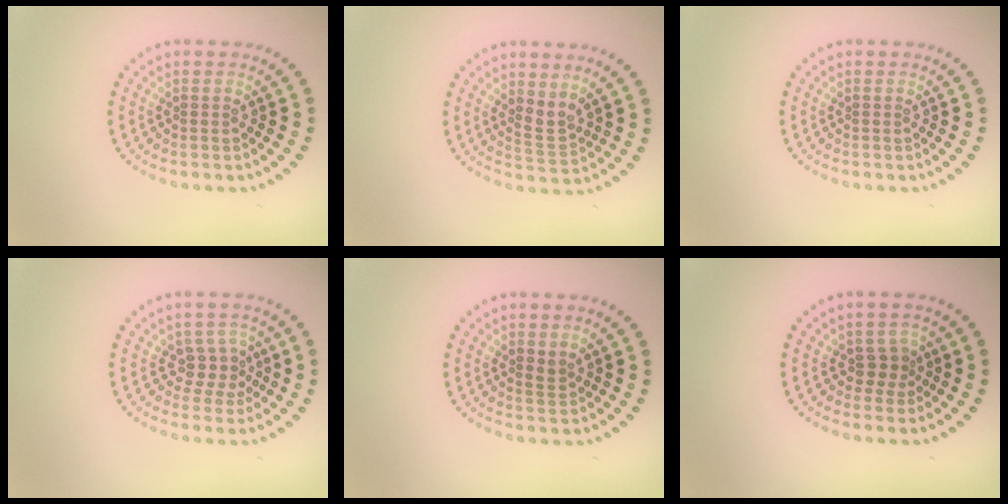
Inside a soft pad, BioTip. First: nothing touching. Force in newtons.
{"total": 1.8, "press": 1.3, "slide": 1.2}
{"total": 0.0}
{"total": 2.5, "press": 1.9, "slide": 1.5}
{"total": 0.9, "press": 0.7, "slide": 0.5}
{"total": 1.6, "press": 1.2, "slide": 1.0}